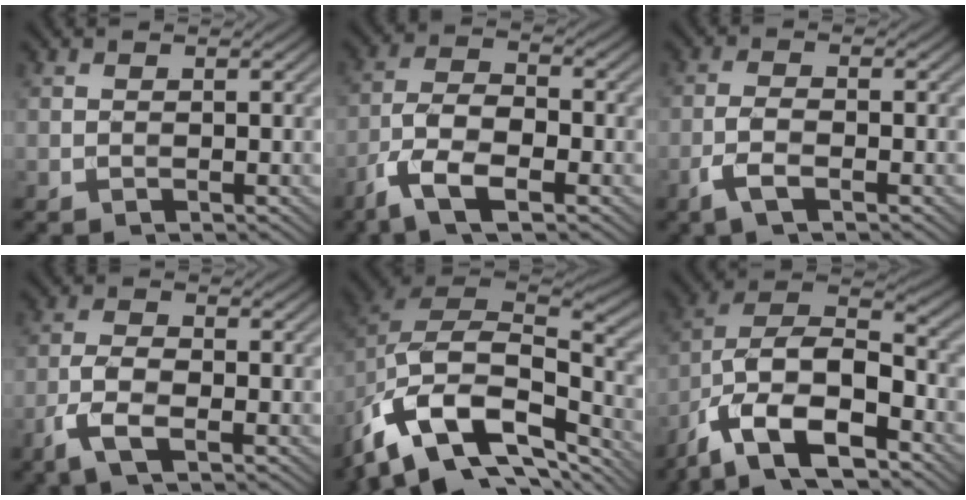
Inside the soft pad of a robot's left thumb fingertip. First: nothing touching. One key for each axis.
{"total": 8.3, "fx": -4.7, "fy": 3.3, "fz": 6.0, "tx": -0.124, "ty": -0.002, "tz": -0.100}
{"total": 3.4, "fx": -1.9, "fy": 1.0, "fz": 2.6, "tx": -0.063, "ty": 0.002, "tz": -0.044}
{"total": 4.9, "fx": -2.6, "fy": 1.8, "fz": 3.8, "tx": -0.088, "ty": -0.002, "tz": -0.059}
{"total": 16.6, "fx": -9.4, "fy": 9.0, "fz": 10.3, "tx": -0.249, "ty": -0.031, "tz": -0.155}
{"total": 15.6, "fx": -8.6, "fy": 7.4, "fz": 10.8, "tx": -0.213, "ty": -0.017, "tz": -0.161}